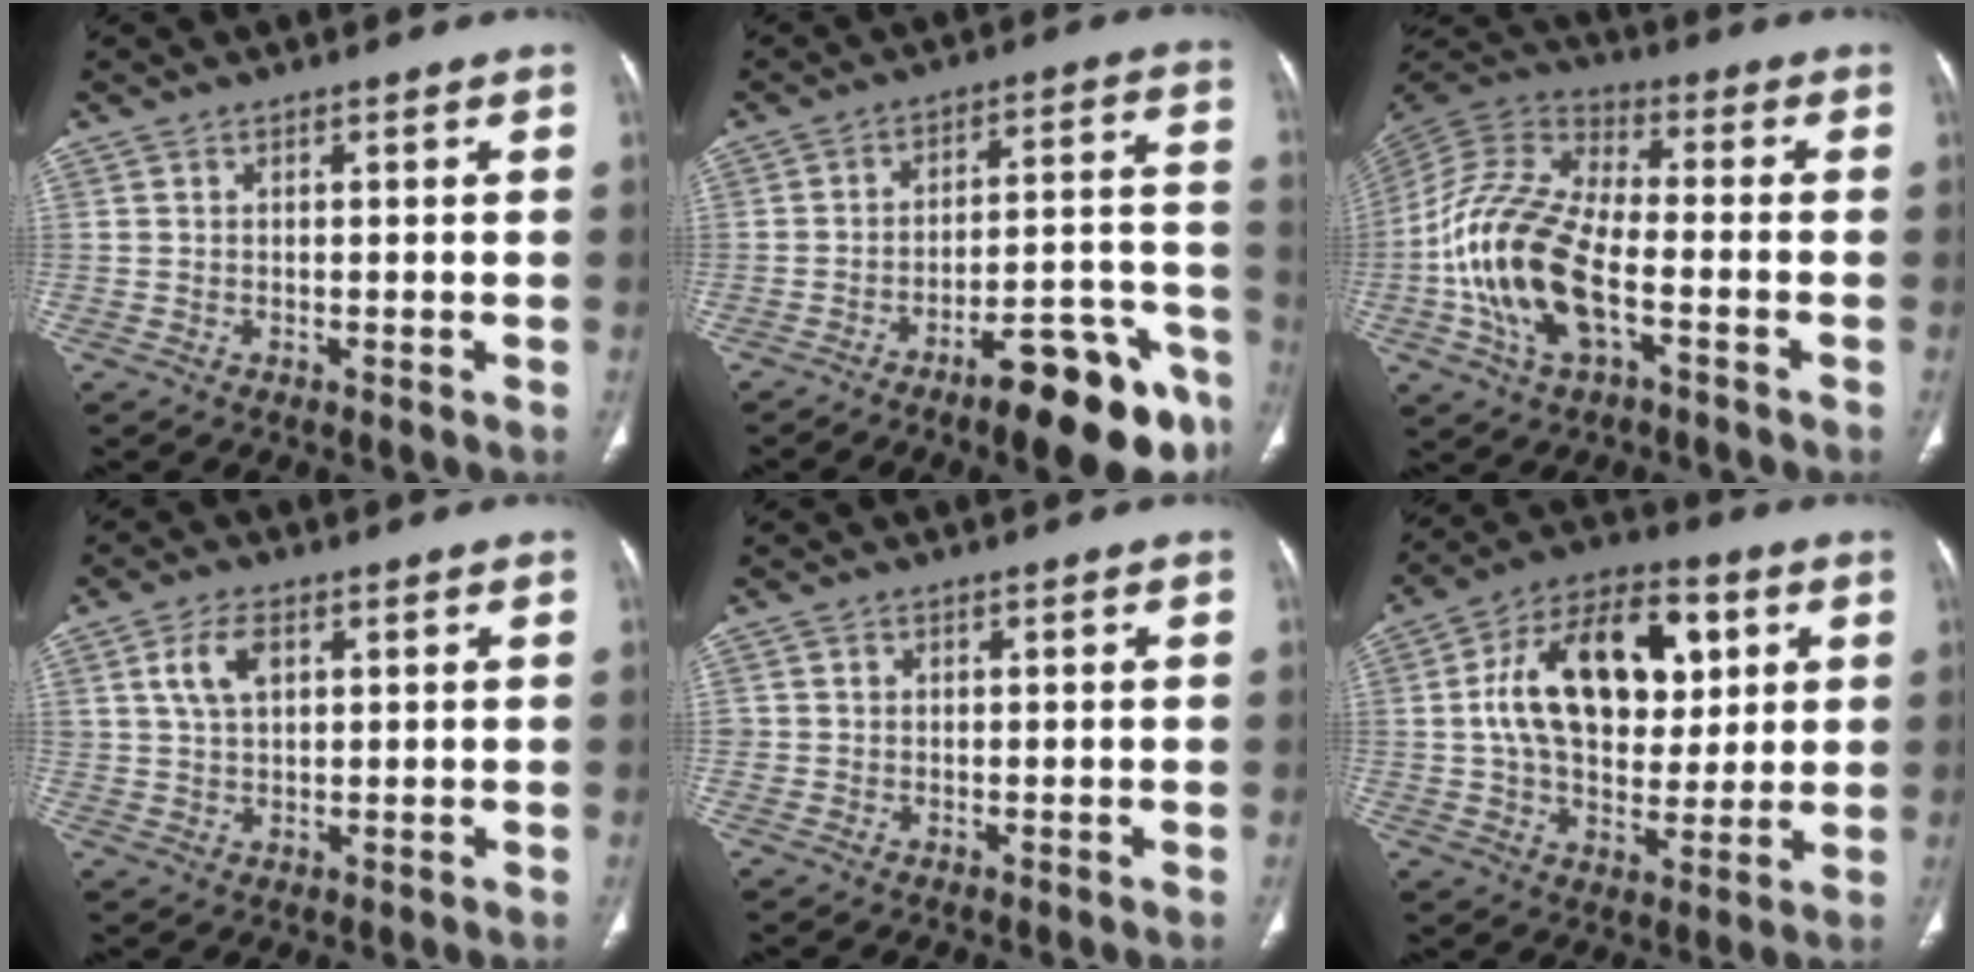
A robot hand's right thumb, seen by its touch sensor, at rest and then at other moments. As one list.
[{"total": 17.3, "force": [-10.9, 4.0, 12.9], "torque": [-0.121, 0.088, -0.157]}, {"total": 18.3, "force": [-5.0, 9.0, 15.2], "torque": [-0.307, 0.028, -0.095]}, {"total": 5.5, "force": [2.0, 3.2, 4.0], "torque": [-0.077, 0.000, 0.040]}, {"total": 1.2, "force": [0.0, 1.2, 0.0], "torque": [0.009, 0.005, -0.001]}, {"total": 21.0, "force": [4.7, 12.8, 16.0], "torque": [-0.229, 0.008, 0.075]}]